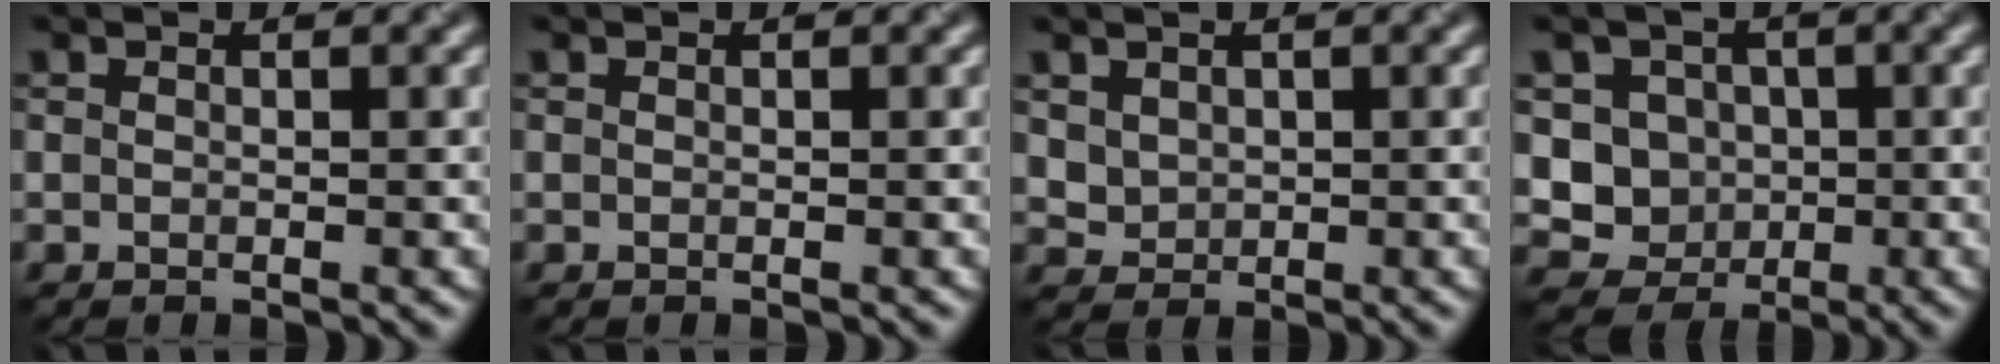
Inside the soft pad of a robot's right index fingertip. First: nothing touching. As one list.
[{"total": 0.0}, {"total": 1.9, "force": [0.8, 1.6, 0.7], "torque": [-0.026, -0.009, 0.030]}, {"total": 5.7, "force": [0.0, 5.4, 1.8], "torque": [-0.016, 0.011, -0.027]}]